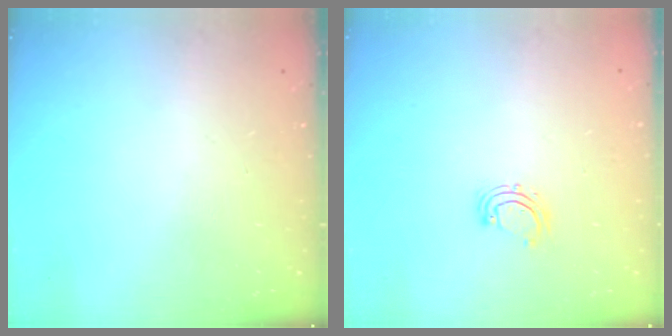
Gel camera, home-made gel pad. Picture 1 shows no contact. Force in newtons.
{"total": 3.9, "press": 3.9, "slide": 0.2}